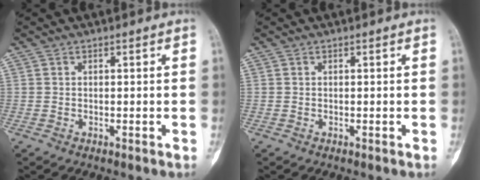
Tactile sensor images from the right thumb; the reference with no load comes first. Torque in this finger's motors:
{"motor_torque": [0.03, 0.03, 0.00, 0.00, 0.00]}